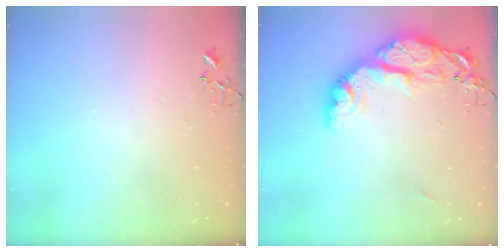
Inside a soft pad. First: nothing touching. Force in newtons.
{"total": 18.7, "press": 18.6, "slide": 1.8}